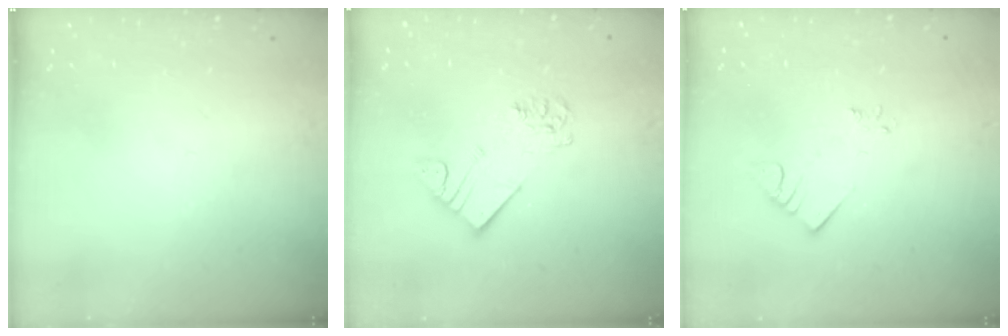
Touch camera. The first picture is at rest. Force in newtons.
{"total": 5.9, "press": 5.9, "slide": 0.4}
{"total": 3.2, "press": 3.2, "slide": 0.1}